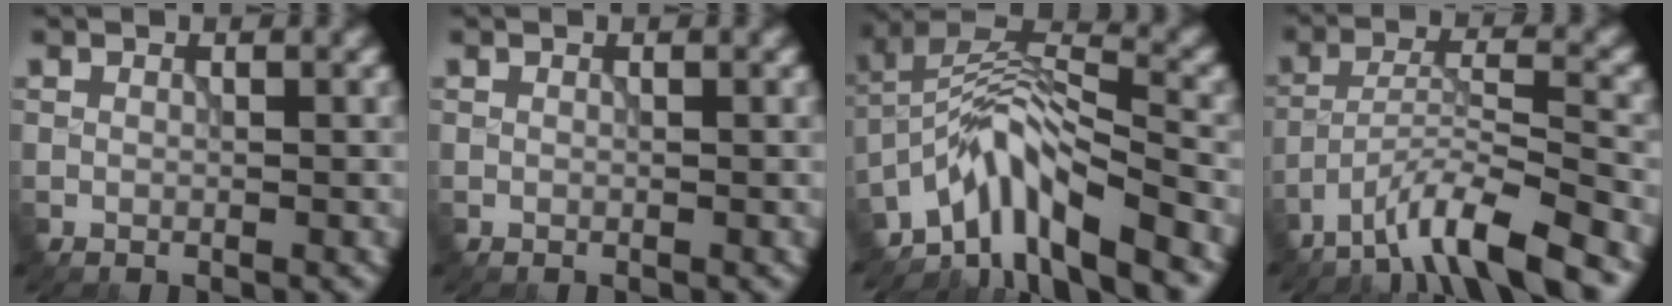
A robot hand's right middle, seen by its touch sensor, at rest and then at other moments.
{"total": 0.0}
{"total": 8.3, "force": [-5.5, 2.5, 5.7], "torque": [-0.084, 0.009, -0.113]}
{"total": 7.6, "force": [-5.7, 1.0, 4.9], "torque": [-0.081, 0.003, -0.106]}